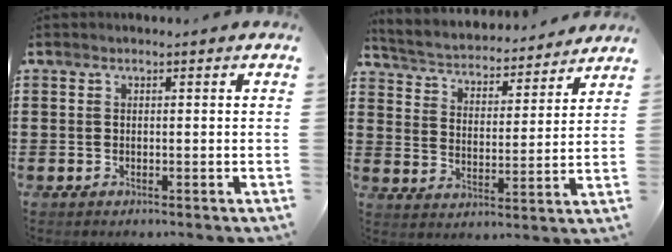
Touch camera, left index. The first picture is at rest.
{"total": 3.4, "force": [3.3, 0.3, 0.3], "torque": [-0.028, -0.031, 0.049]}